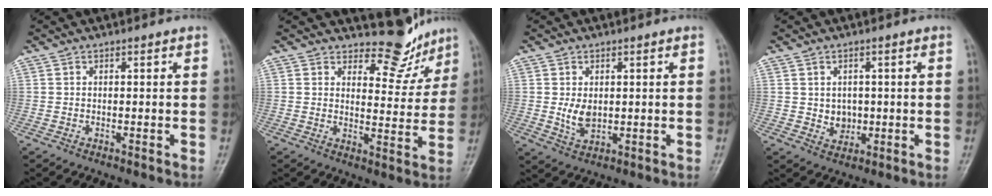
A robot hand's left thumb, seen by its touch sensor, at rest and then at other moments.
{"total": 7.8, "force": [7.0, 3.4, 0.9], "torque": [0.020, -0.065, 0.093]}
{"total": 4.4, "force": [0.4, 2.9, 3.3], "torque": [-0.049, -0.010, 0.015]}
{"total": 3.8, "force": [0.2, 3.3, 2.0], "torque": [-0.011, -0.002, 0.011]}